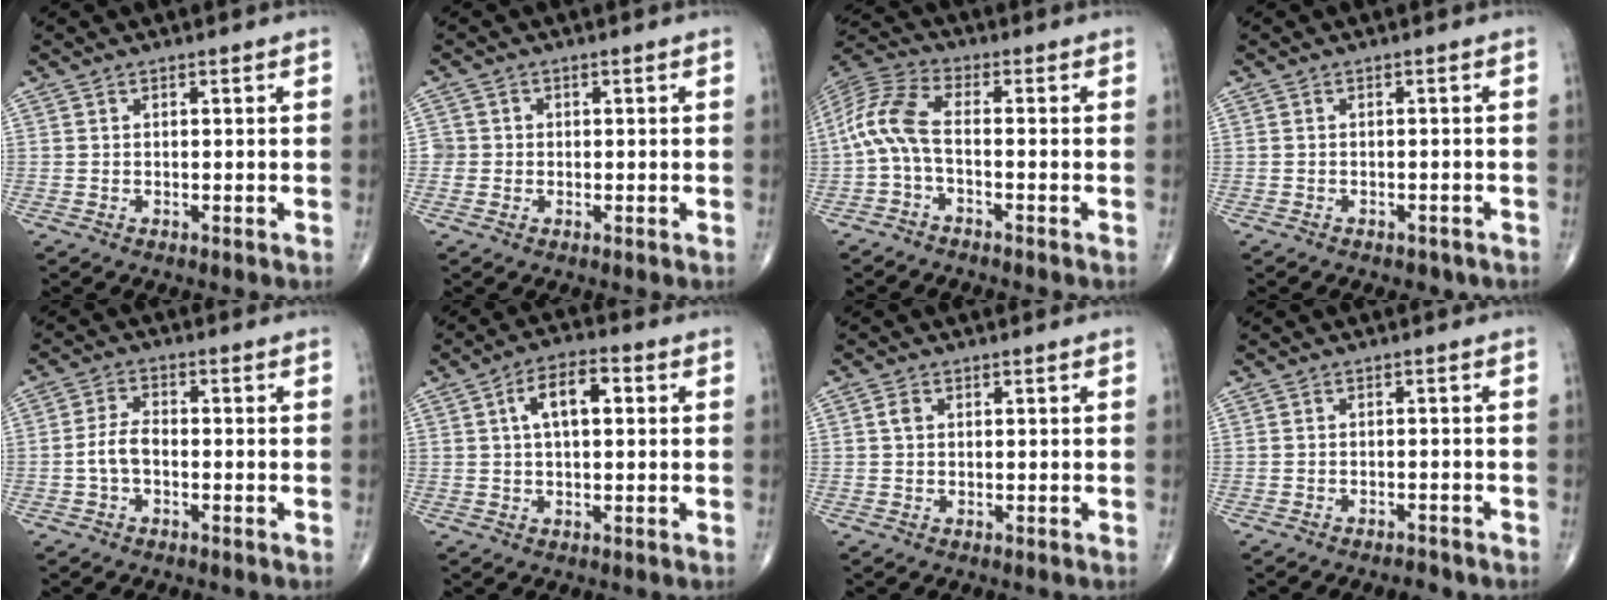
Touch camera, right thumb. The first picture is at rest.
{"total": 2.1, "force": [-0.2, 2.1, 0.1], "torque": [0.014, 0.008, -0.006]}
{"total": 8.5, "force": [-1.5, 3.4, 7.7], "torque": [-0.179, 0.034, -0.041]}
{"total": 2.8, "force": [-2.1, 1.5, 1.2], "torque": [-0.016, 0.011, -0.019]}
{"total": 4.2, "force": [-1.1, 2.4, 3.3], "torque": [-0.067, 0.018, -0.026]}
{"total": 7.6, "force": [1.6, 3.7, 6.4], "torque": [-0.104, 0.016, 0.022]}
{"total": 0.8, "force": [0.1, 0.7, 0.4], "torque": [-0.005, 0.001, -0.001]}
{"total": 2.3, "force": [-2.0, 0.7, 0.8], "torque": [-0.019, 0.009, -0.027]}